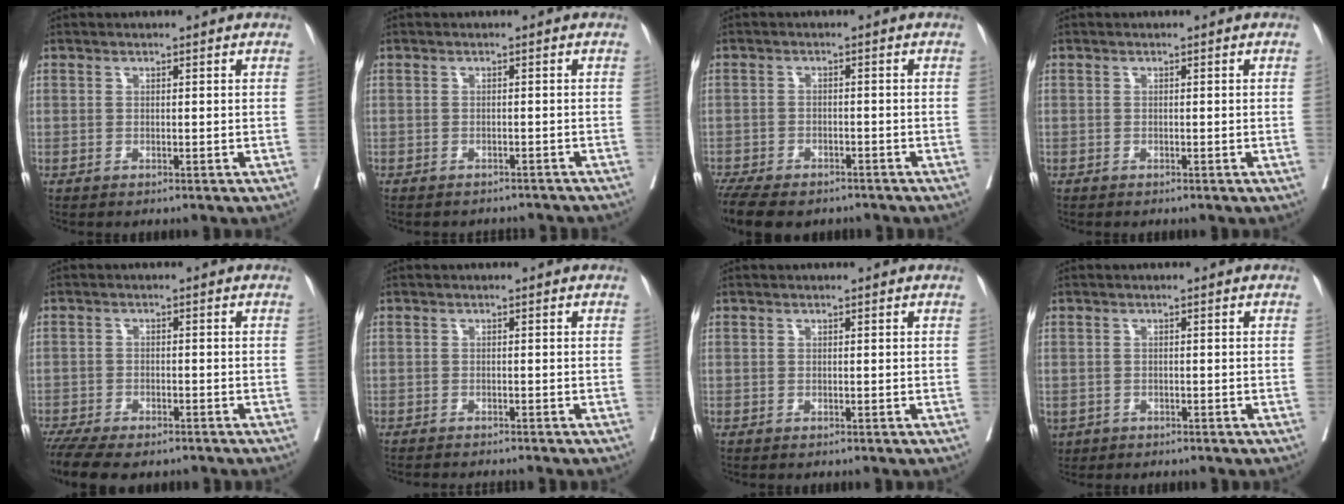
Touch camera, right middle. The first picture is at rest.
{"total": 7.8, "force": [-7.3, 1.9, 1.9], "torque": [-0.020, 0.001, -0.078]}
{"total": 13.4, "force": [-10.5, 5.4, 6.3], "torque": [-0.152, -0.013, -0.151]}
{"total": 0.0}
{"total": 11.0, "force": [-8.7, 3.4, 5.7], "torque": [-0.105, -0.004, -0.133]}
{"total": 6.3, "force": [-5.8, 0.1, 2.4], "torque": [-0.018, -0.012, -0.079]}
{"total": 0.0}
{"total": 3.7, "force": [-2.0, 2.7, 1.5], "torque": [-0.039, -0.003, -0.029]}